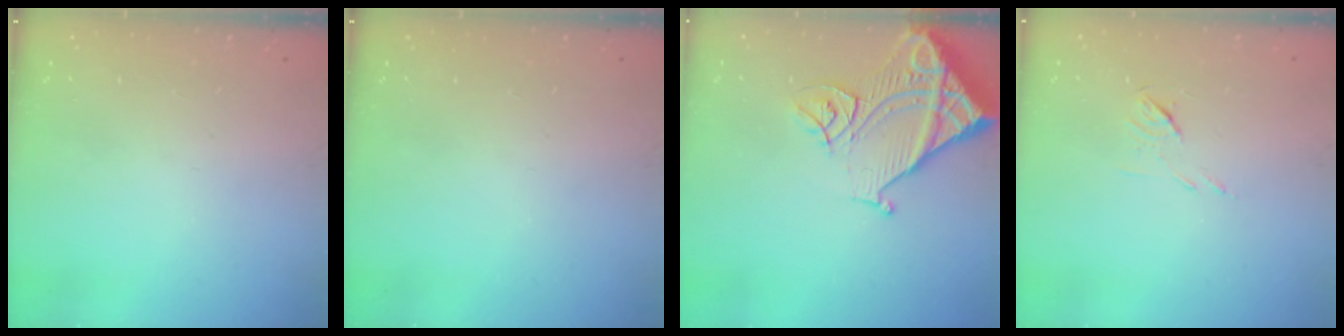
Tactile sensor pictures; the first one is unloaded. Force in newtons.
{"total": 0.0}
{"total": 15.0, "press": 14.9, "slide": 1.9}
{"total": 4.8, "press": 4.7, "slide": 1.0}